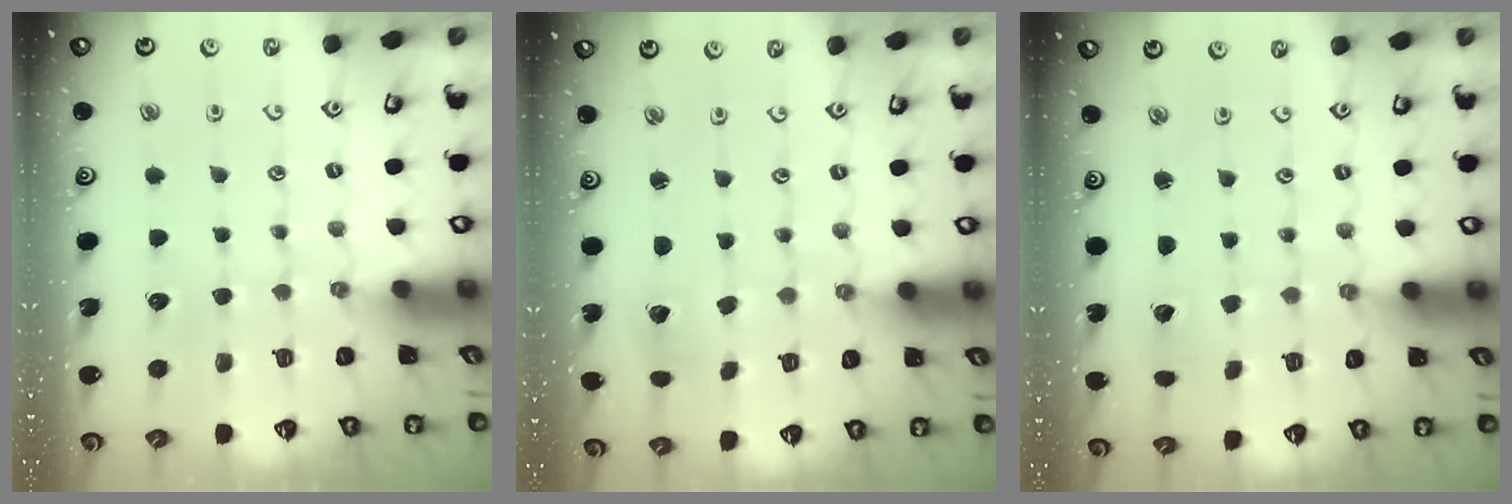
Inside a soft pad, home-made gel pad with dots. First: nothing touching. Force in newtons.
{"total": 1.8, "press": 1.8, "slide": 0.1}
{"total": 1.8, "press": 1.8, "slide": 0.1}